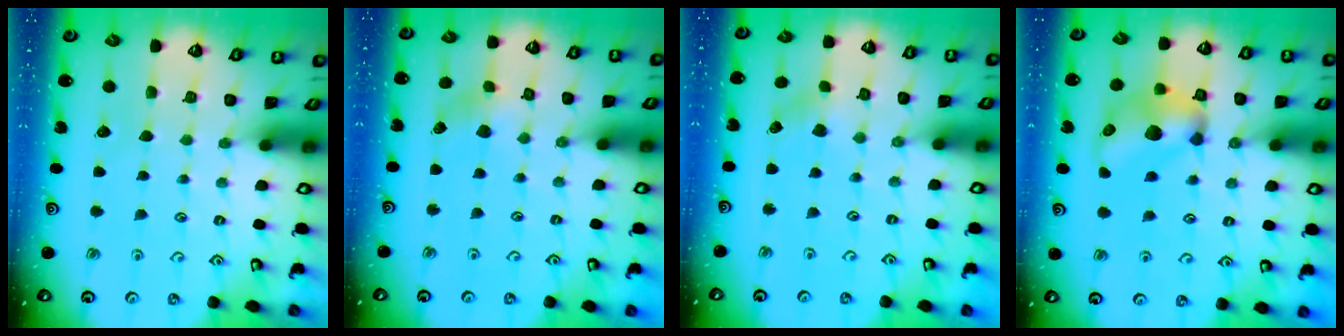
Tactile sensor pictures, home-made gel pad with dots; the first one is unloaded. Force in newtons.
{"total": 3.4, "press": 3.4, "slide": 0.6}
{"total": 2.7, "press": 2.7, "slide": 0.3}
{"total": 13.9, "press": 13.9, "slide": 0.9}